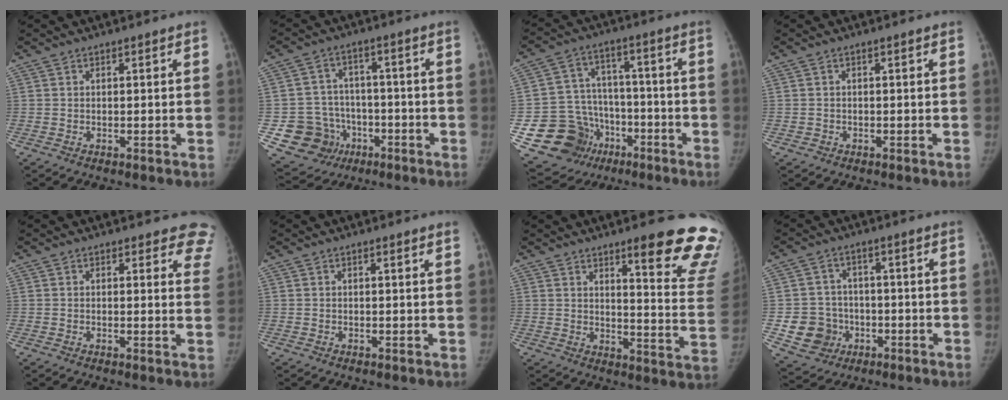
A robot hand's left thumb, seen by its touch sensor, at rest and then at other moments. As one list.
[{"total": 11.6, "force": [-3.9, 10.6, 2.3], "torque": [-0.023, 0.039, -0.048]}, {"total": 16.3, "force": [-6.3, 14.3, 4.7], "torque": [-0.054, 0.078, -0.085]}, {"total": 0.9, "force": [-0.4, 0.8, -0.2], "torque": [0.012, 0.006, -0.006]}, {"total": 7.5, "force": [6.3, 3.3, 2.5], "torque": [0.024, -0.025, 0.038]}, {"total": 1.0, "force": [0.8, -0.1, 0.7], "torque": [-0.007, 0.003, 0.009]}, {"total": 18.9, "force": [13.2, 2.8, 13.2], "torque": [-0.134, -0.098, 0.162]}, {"total": 8.7, "force": [-2.3, 8.1, 2.1], "torque": [-0.010, 0.019, -0.029]}]